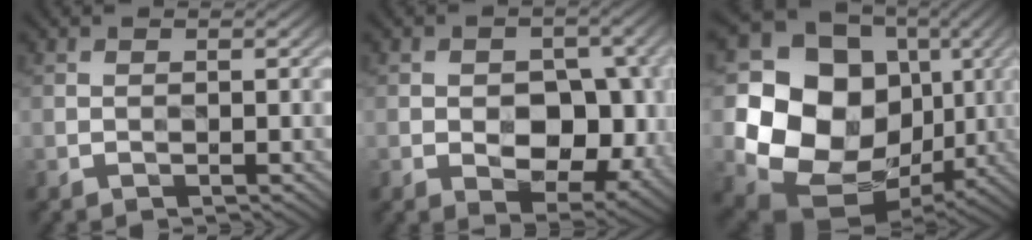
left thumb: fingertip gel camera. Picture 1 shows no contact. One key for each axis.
{"total": 10.6, "fx": -2.1, "fy": 6.6, "fz": 8.0, "tx": -0.101, "ty": -0.007, "tz": -0.030}
{"total": 16.5, "fx": 0.6, "fy": 14.1, "fz": 8.5, "tx": -0.186, "ty": -0.024, "tz": 0.017}